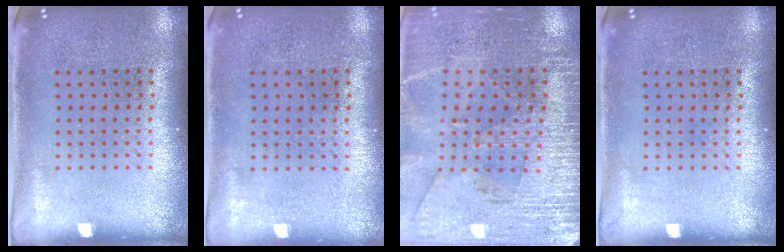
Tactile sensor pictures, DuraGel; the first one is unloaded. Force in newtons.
{"total": 0.0}
{"total": 3.0, "press": 2.9, "slide": 0.6}
{"total": 0.0}